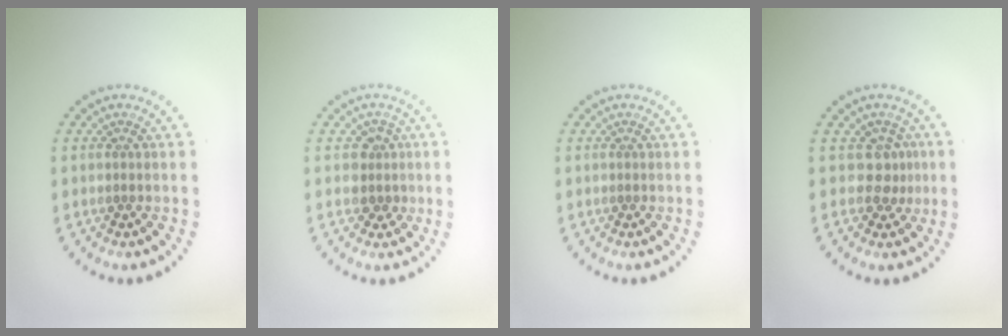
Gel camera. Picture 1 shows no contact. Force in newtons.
{"total": 2.0, "press": 1.6, "slide": 1.1}
{"total": 0.0}
{"total": 1.9, "press": 1.4, "slide": 1.4}